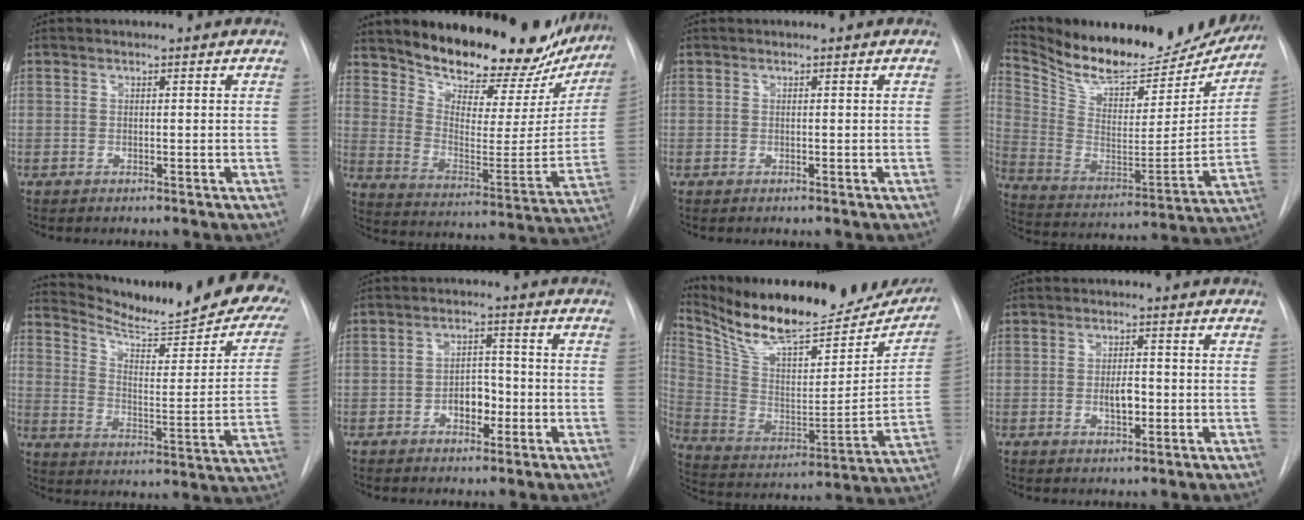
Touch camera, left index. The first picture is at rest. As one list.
[{"total": 23.3, "force": [20.5, 7.8, 7.9], "torque": [-0.119, -0.053, 0.279]}, {"total": 0.0}, {"total": 24.3, "force": [22.1, 6.6, 7.9], "torque": [-0.146, -0.040, 0.331]}, {"total": 24.9, "force": [21.5, 3.3, 12.0], "torque": [-0.174, -0.080, 0.279]}, {"total": 4.4, "force": [-1.7, 2.6, 3.1], "torque": [-0.045, 0.010, -0.028]}, {"total": 27.4, "force": [23.5, 7.1, 12.2], "torque": [-0.209, -0.034, 0.346]}, {"total": 3.4, "force": [-0.7, 1.4, 3.0], "torque": [-0.048, 0.001, -0.010]}]